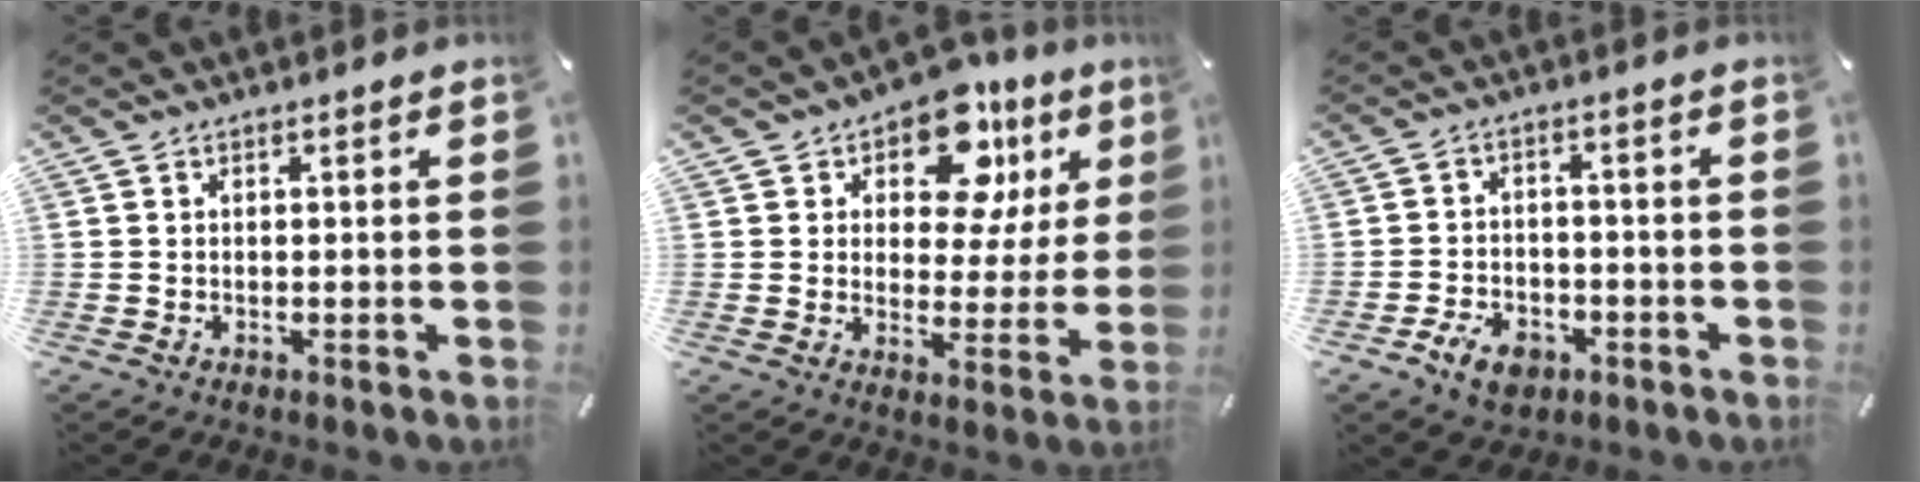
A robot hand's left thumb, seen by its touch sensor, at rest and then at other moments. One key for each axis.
{"total": 13.9, "fx": 7.6, "fy": 8.2, "fz": 8.2, "tx": -0.125, "ty": -0.034, "tz": 0.133}
{"total": 6.8, "fx": -3.5, "fy": 4.8, "fz": 3.3, "tx": -0.074, "ty": 0.017, "tz": -0.066}